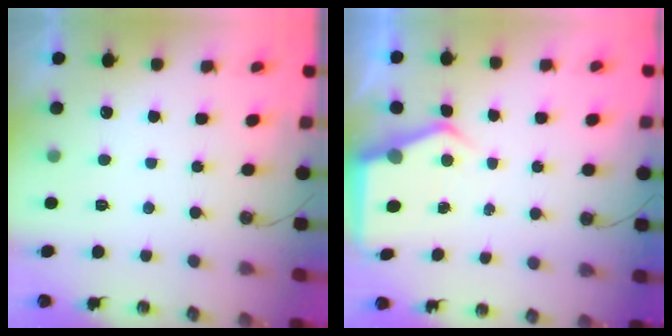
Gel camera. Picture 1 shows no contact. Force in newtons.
{"total": 4.5, "press": 4.5, "slide": 0.7}